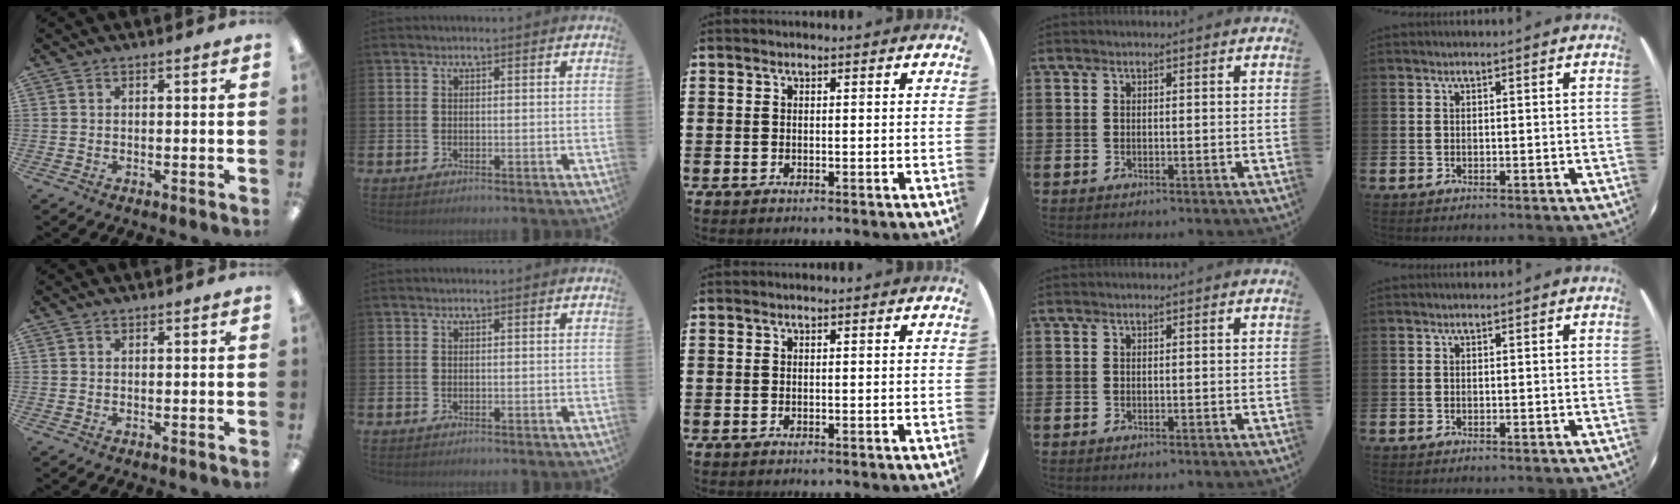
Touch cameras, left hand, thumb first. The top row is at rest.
{}